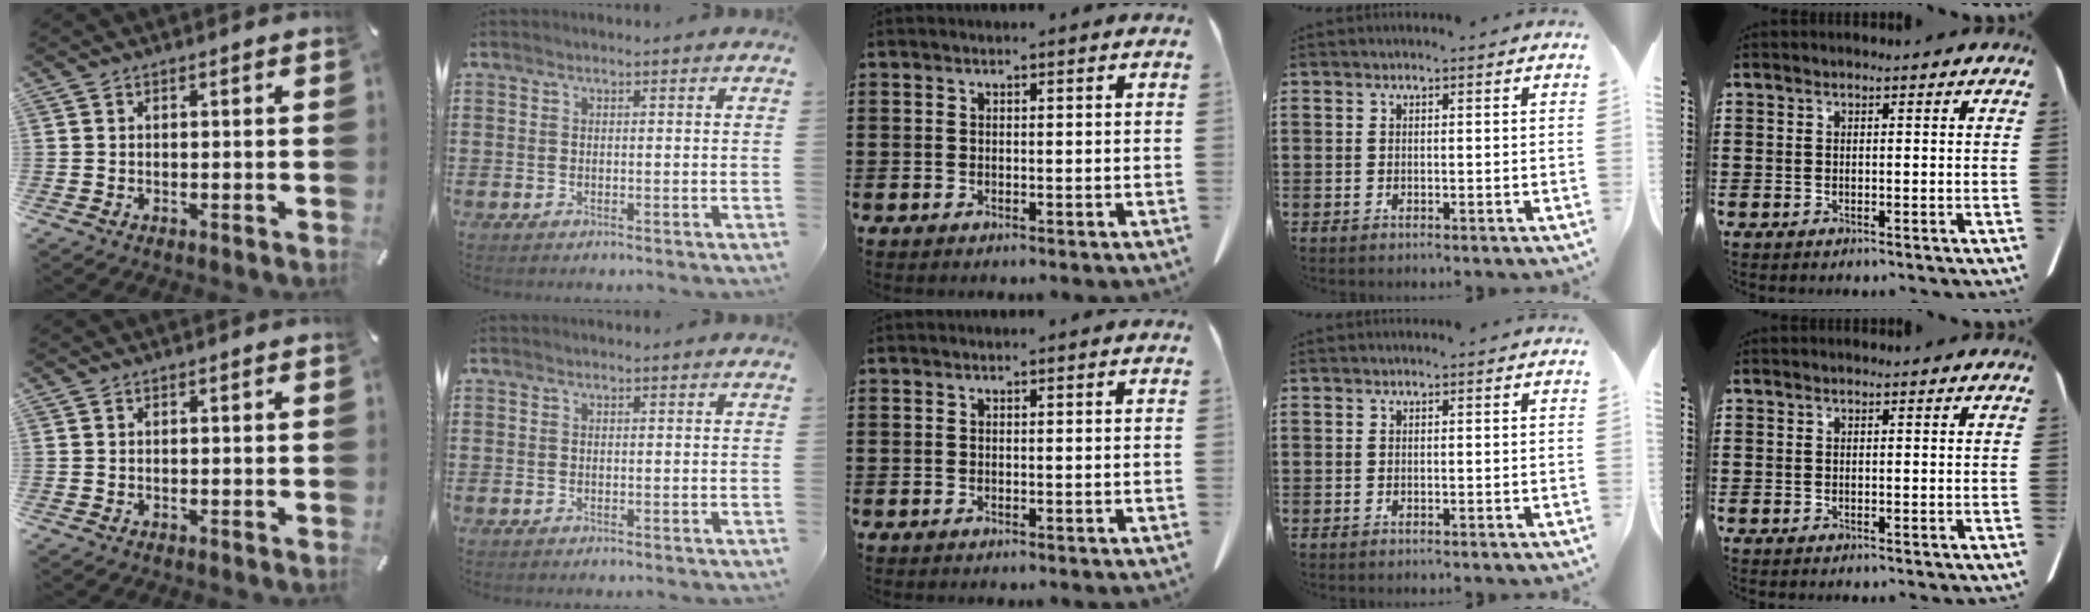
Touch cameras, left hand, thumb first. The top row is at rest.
{}